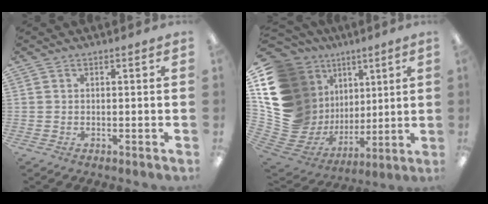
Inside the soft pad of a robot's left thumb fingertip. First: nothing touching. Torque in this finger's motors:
{"motor_torque": [2.55, 2.46, 1.35, -1.42, 0.36]}